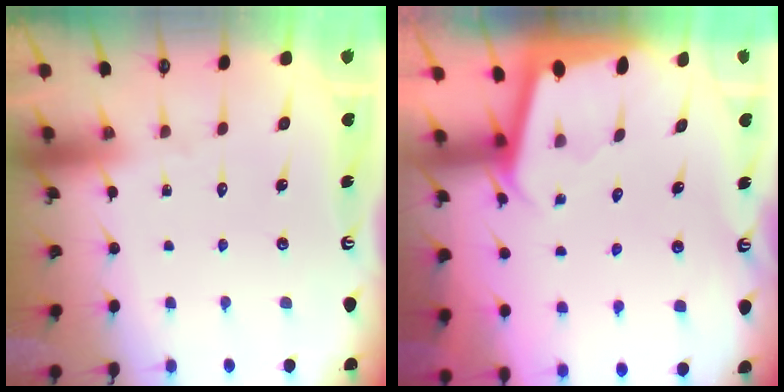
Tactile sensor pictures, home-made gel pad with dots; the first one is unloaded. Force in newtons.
{"total": 1.9, "press": 1.9, "slide": 0.1}